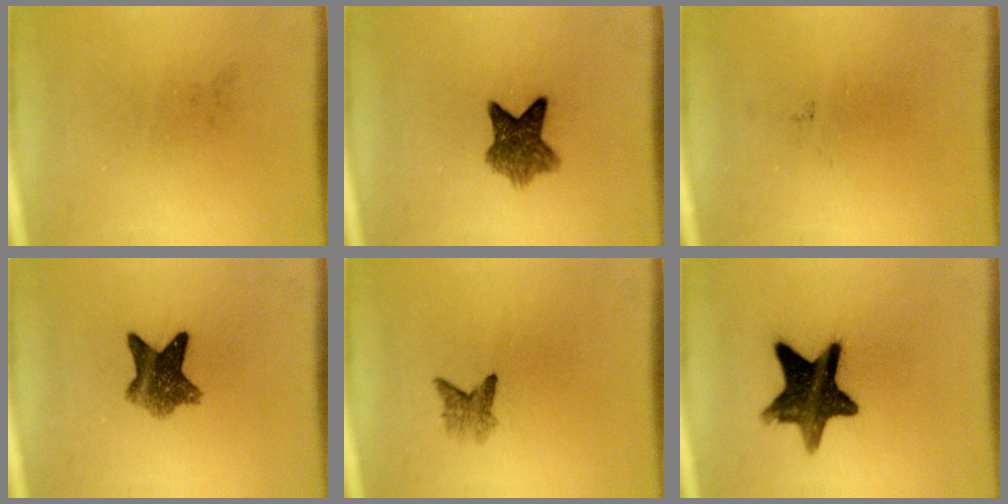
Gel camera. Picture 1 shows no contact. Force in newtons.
{"total": 6.5}
{"total": 0.0}
{"total": 6.8}
{"total": 2.0}
{"total": 13.0}